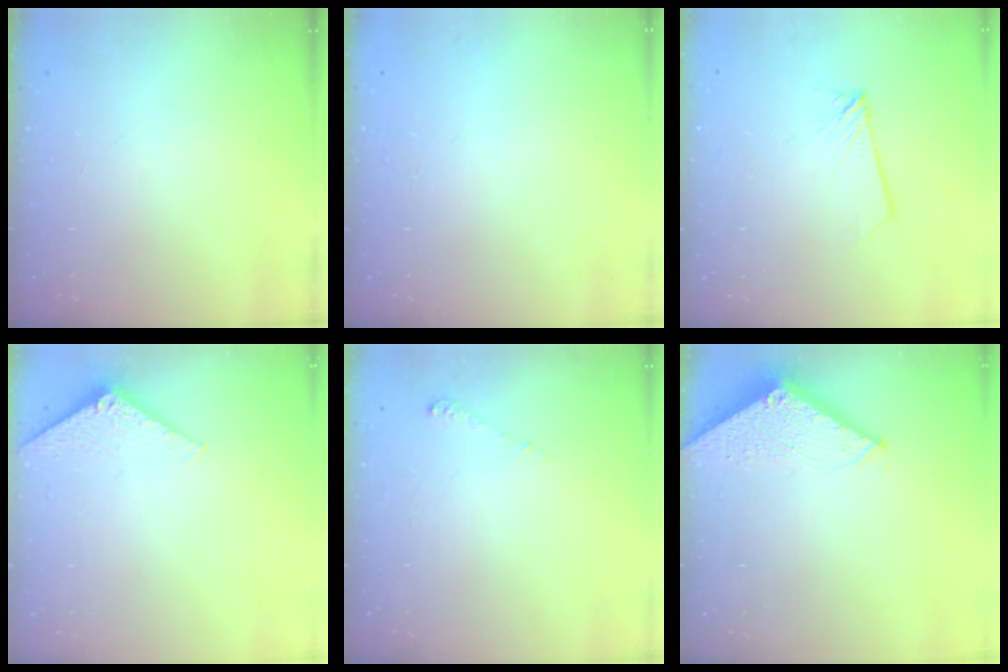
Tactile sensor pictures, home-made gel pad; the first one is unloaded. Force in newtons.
{"total": 0.0}
{"total": 1.9, "press": 1.9, "slide": 0.2}
{"total": 2.4, "press": 2.4, "slide": 0.2}
{"total": 3.2, "press": 3.2, "slide": 0.5}
{"total": 2.8, "press": 2.8, "slide": 0.3}